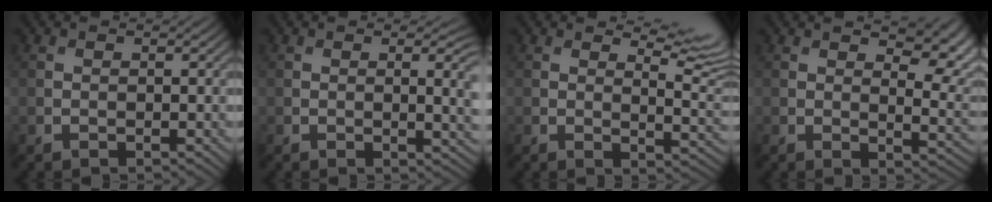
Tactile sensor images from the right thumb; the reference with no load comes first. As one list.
[{"total": 3.7, "force": [0.3, 1.0, 3.5], "torque": [-0.046, -0.004, 0.008]}, {"total": 6.3, "force": [4.4, 1.6, 4.2], "torque": [-0.066, 0.002, 0.068]}, {"total": 9.0, "force": [5.1, 3.1, 6.8], "torque": [-0.093, 0.004, 0.075]}]